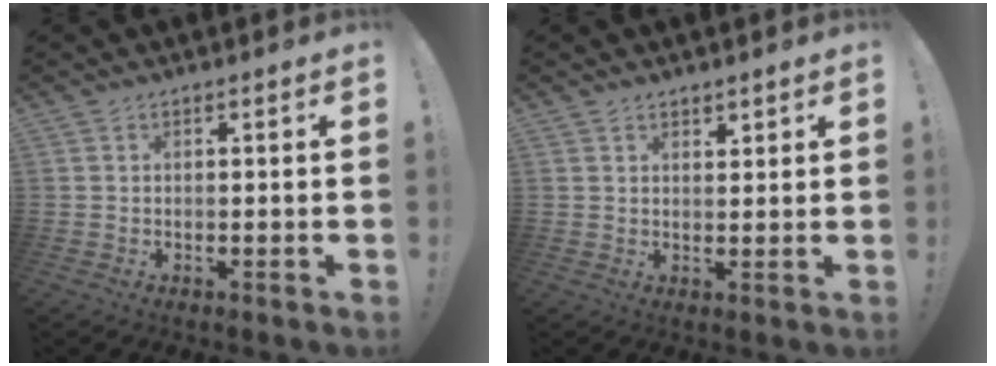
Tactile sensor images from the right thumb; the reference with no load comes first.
{"total": 1.6, "force": [1.4, 0.7, 0.2], "torque": [0.008, -0.011, 0.024]}